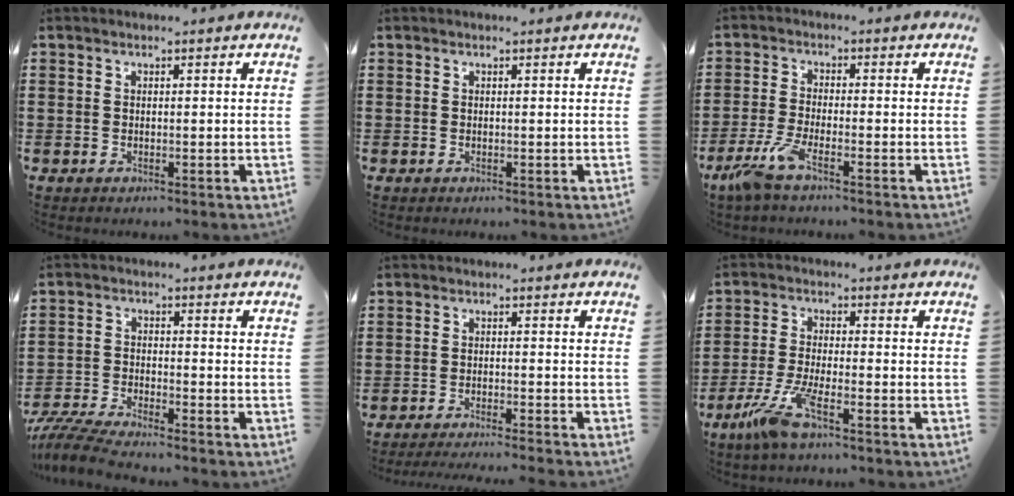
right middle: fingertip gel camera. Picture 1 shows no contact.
{"total": 0.0}
{"total": 5.1, "force": [-3.4, 0.8, 3.7], "torque": [-0.095, -0.014, -0.068]}
{"total": 5.2, "force": [-4.9, 0.2, 1.7], "torque": [-0.050, -0.010, -0.101]}
{"total": 2.3, "force": [-2.2, -0.4, 0.7], "torque": [-0.012, 0.000, -0.044]}
{"total": 7.2, "force": [-4.3, 1.2, 5.6], "torque": [-0.135, -0.017, -0.083]}